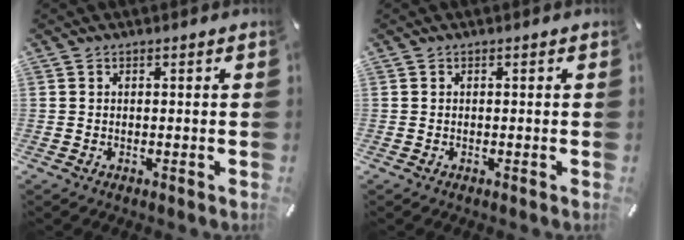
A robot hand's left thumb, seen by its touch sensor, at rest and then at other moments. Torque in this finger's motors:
{"motor_torque": [0.00, 0.00, -0.03, -0.01, 0.00]}